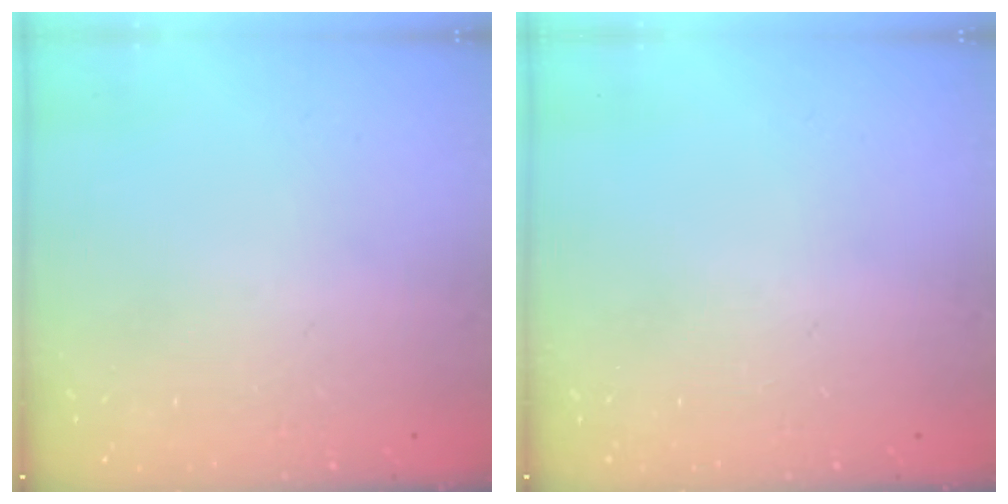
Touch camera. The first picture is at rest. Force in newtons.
{"total": 0.0}